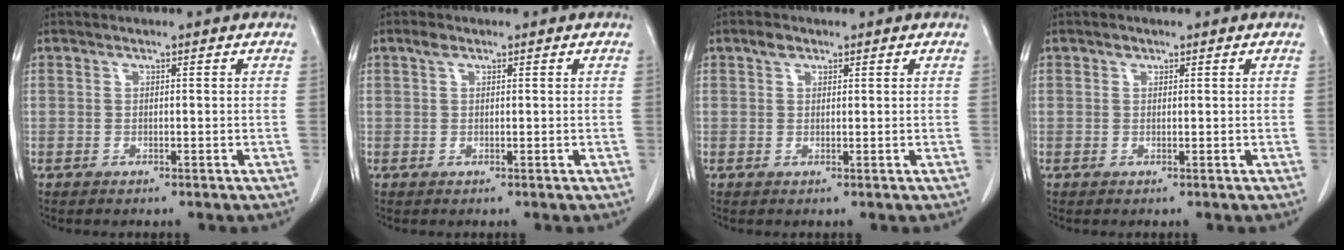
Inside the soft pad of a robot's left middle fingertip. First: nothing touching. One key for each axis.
{"total": 1.2, "fx": 0.7, "fy": 0.6, "fz": 0.7, "tx": -0.016, "ty": 0.009, "tz": 0.013}
{"total": 1.6, "fx": 1.0, "fy": 1.0, "fz": 0.7, "tx": -0.014, "ty": 0.005, "tz": 0.017}
{"total": 0.7, "fx": 0.4, "fy": 0.5, "fz": 0.2, "tx": -0.001, "ty": -0.002, "tz": 0.005}